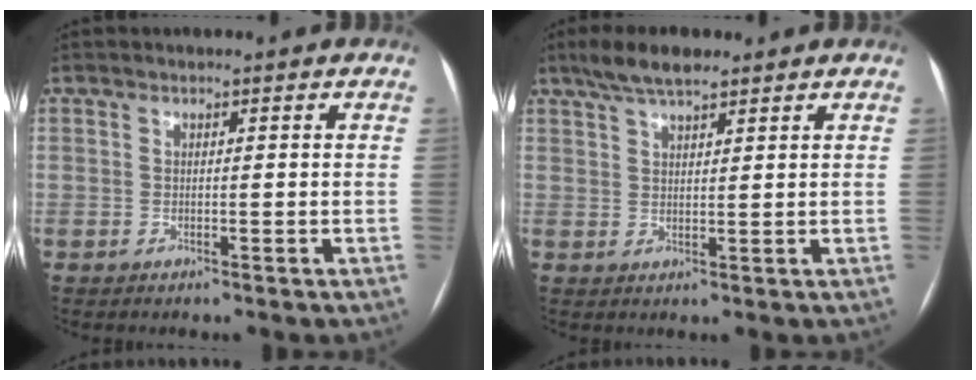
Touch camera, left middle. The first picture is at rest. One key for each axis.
{"total": 5.8, "fx": 4.4, "fy": 1.4, "fz": 3.5, "tx": -0.073, "ty": 0.017, "tz": 0.080}